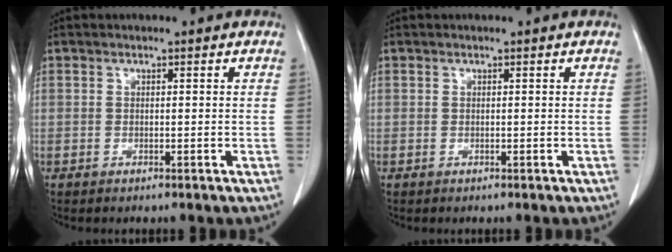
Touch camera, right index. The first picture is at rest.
{"total": 0.0}